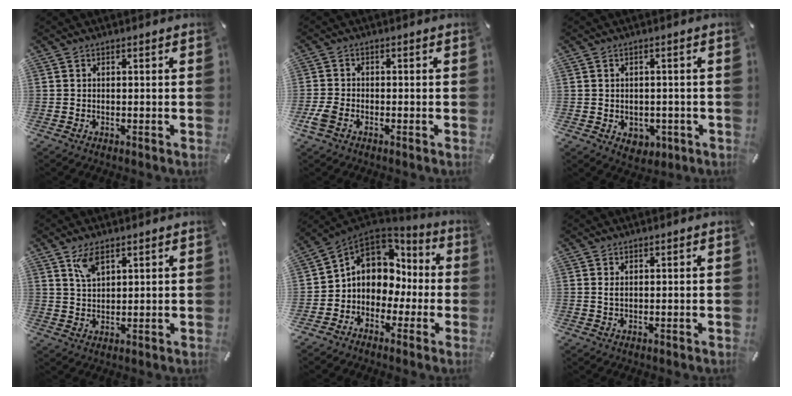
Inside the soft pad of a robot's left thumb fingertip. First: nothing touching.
{"total": 3.1, "force": [-1.5, 2.0, 1.9], "torque": [-0.051, -0.001, -0.031]}
{"total": 3.9, "force": [-0.9, 3.4, 1.7], "torque": [-0.011, 0.001, -0.015]}
{"total": 5.4, "force": [3.3, 2.6, 3.3], "torque": [-0.065, -0.004, 0.061]}
{"total": 9.0, "force": [0.9, 8.5, 3.0], "torque": [-0.075, -0.005, 0.024]}
{"total": 1.4, "force": [0.6, 0.8, 1.0], "torque": [-0.021, 0.002, 0.010]}